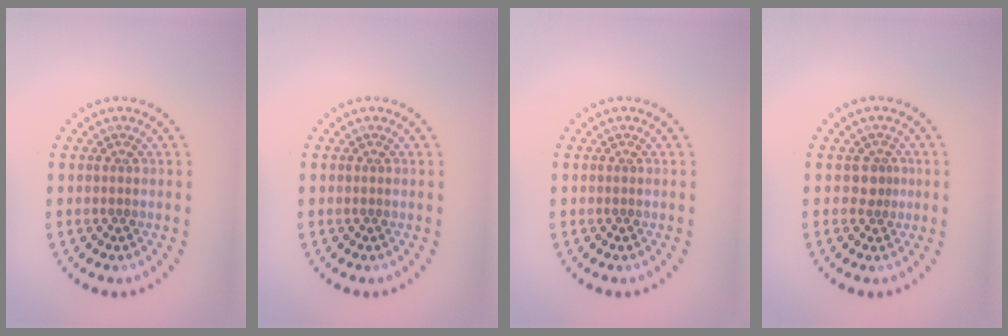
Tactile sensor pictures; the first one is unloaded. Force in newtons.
{"total": 0.0}
{"total": 0.0}
{"total": 1.2, "press": 0.8, "slide": 0.9}